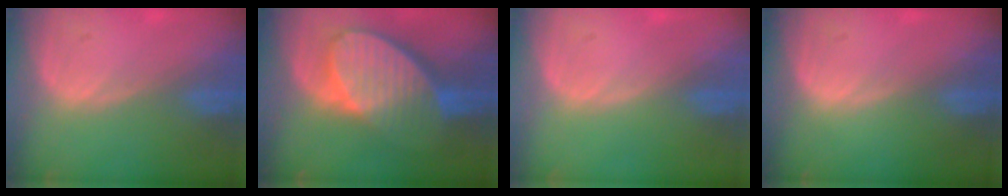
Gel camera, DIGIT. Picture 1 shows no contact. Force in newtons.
{"total": 10.2, "press": 9.0, "slide": 4.8}
{"total": 0.0}
{"total": 0.0}